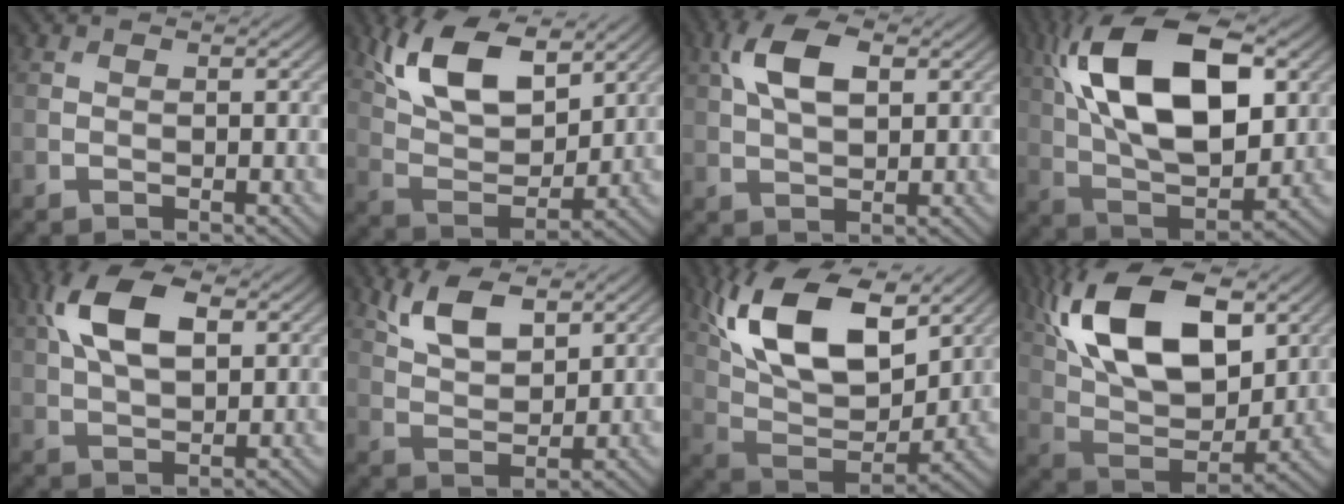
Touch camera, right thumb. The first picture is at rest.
{"total": 12.1, "force": [6.8, 5.4, 8.4], "torque": [-0.174, 0.004, 0.130]}
{"total": 7.2, "force": [2.4, 3.7, 5.7], "torque": [-0.124, 0.011, 0.041]}
{"total": 18.4, "force": [5.8, 9.3, 14.8], "torque": [-0.288, 0.035, 0.087]}
{"total": 9.9, "force": [3.4, 5.1, 7.8], "torque": [-0.174, 0.017, 0.059]}
{"total": 6.9, "force": [4.1, 2.9, 4.7], "torque": [-0.105, -0.001, 0.085]}
{"total": 16.4, "force": [7.7, 8.2, 12.0], "torque": [-0.245, 0.010, 0.133]}
{"total": 17.5, "force": [7.4, 9.0, 13.0], "torque": [-0.269, 0.020, 0.126]}